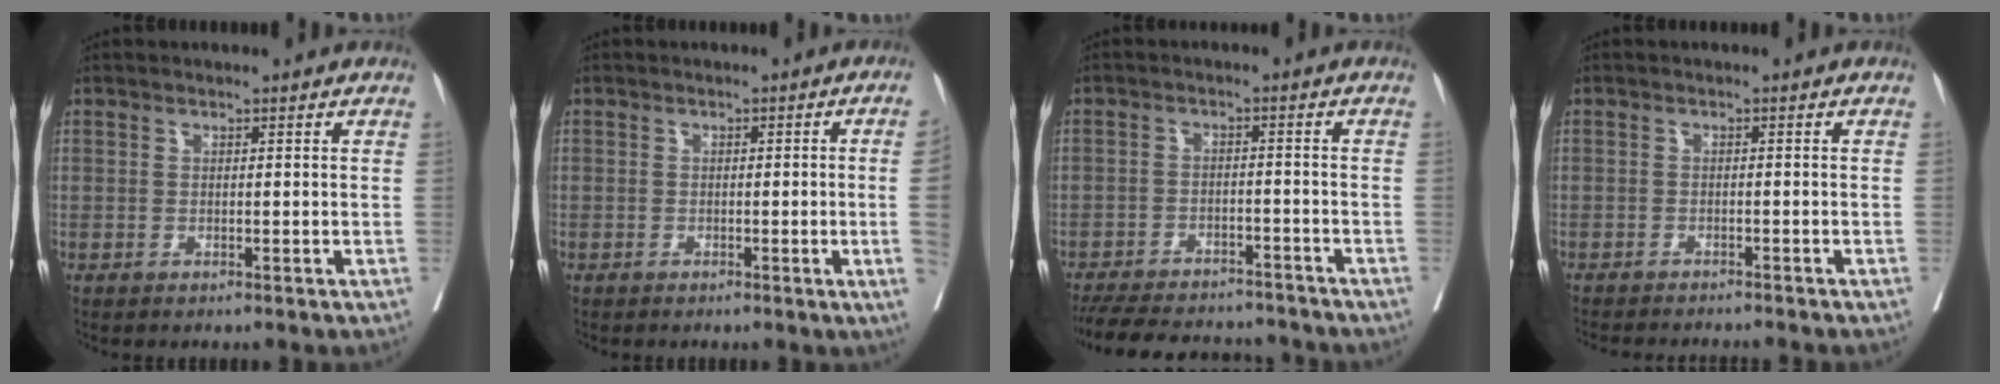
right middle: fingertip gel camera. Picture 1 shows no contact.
{"total": 4.6, "force": [-0.8, -1.5, 4.3], "torque": [-0.056, -0.006, -0.006]}
{"total": 17.1, "force": [-15.4, 4.7, 5.9], "torque": [-0.145, -0.012, -0.213]}
{"total": 9.3, "force": [-8.7, 0.6, 3.3], "torque": [-0.043, -0.015, -0.118]}